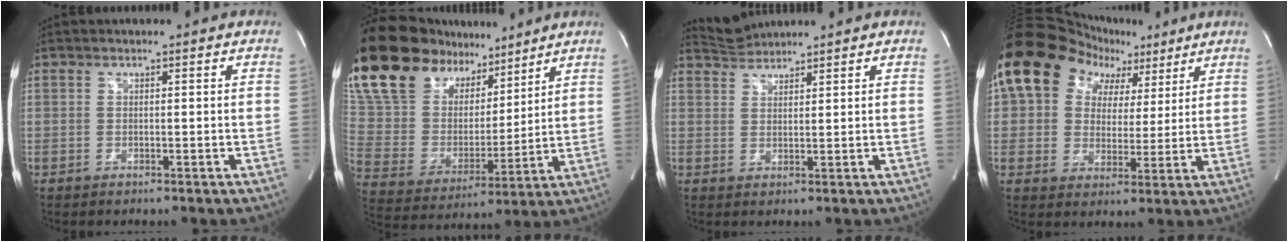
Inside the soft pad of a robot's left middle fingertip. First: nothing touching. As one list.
[{"total": 18.9, "force": [14.6, 8.0, 9.0], "torque": [-0.182, 0.031, 0.278]}, {"total": 3.1, "force": [3.1, -0.2, -0.6], "torque": [0.003, 0.005, 0.066]}, {"total": 13.5, "force": [6.8, 10.2, 5.8], "torque": [-0.084, 0.059, 0.118]}]